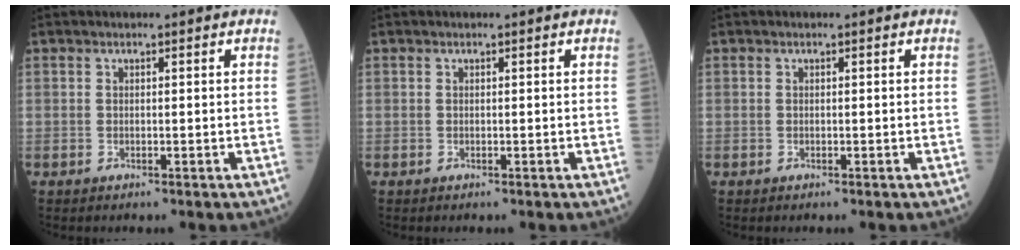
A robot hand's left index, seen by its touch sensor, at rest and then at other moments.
{"total": 0.0}
{"total": 0.0}